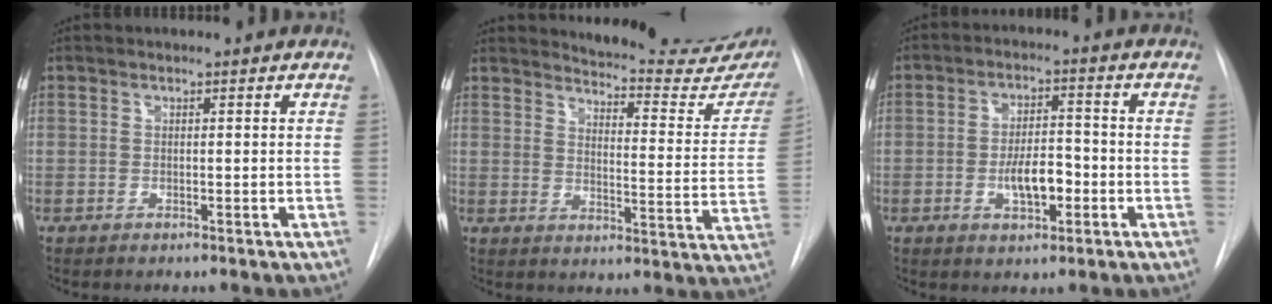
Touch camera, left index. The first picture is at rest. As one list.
[{"total": 20.1, "force": [19.1, 3.0, 5.3], "torque": [-0.054, -0.103, 0.213]}, {"total": 6.2, "force": [-1.9, 2.6, 5.3], "torque": [-0.094, 0.007, -0.028]}]